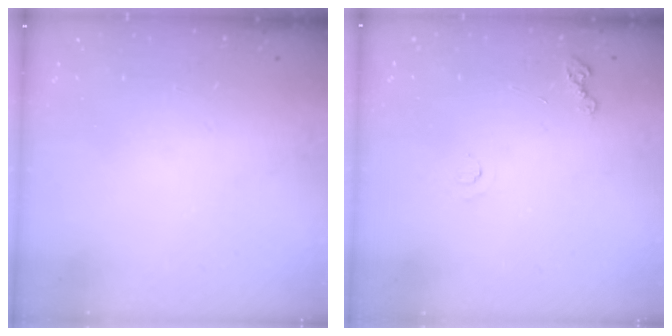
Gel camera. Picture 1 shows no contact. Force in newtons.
{"total": 4.0, "press": 4.0, "slide": 0.5}